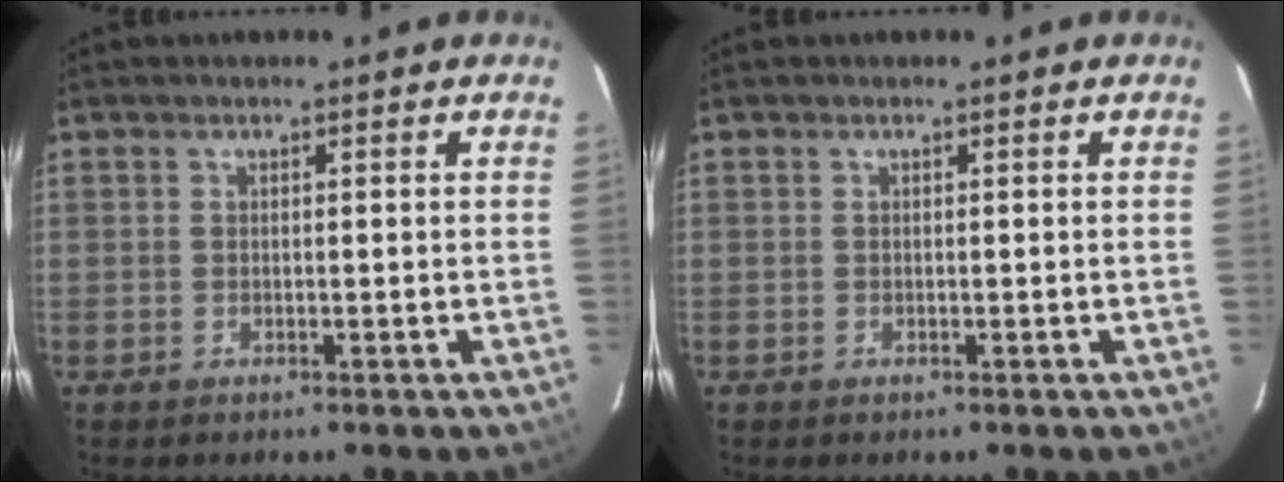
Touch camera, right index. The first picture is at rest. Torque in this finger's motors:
{"motor_torque": [0.00, 0.00, 0.00, 0.00]}